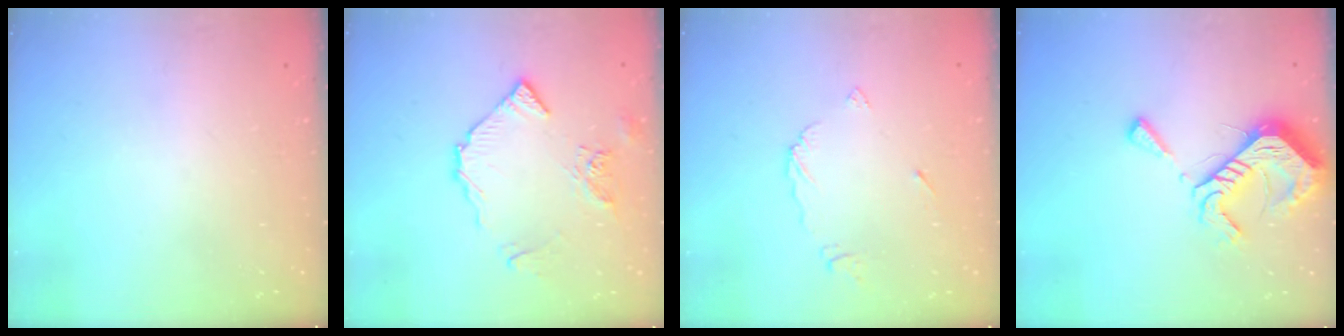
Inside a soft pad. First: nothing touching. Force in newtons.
{"total": 10.1, "press": 10.0, "slide": 1.1}
{"total": 5.8, "press": 5.8, "slide": 0.3}
{"total": 12.6, "press": 12.6, "slide": 1.2}